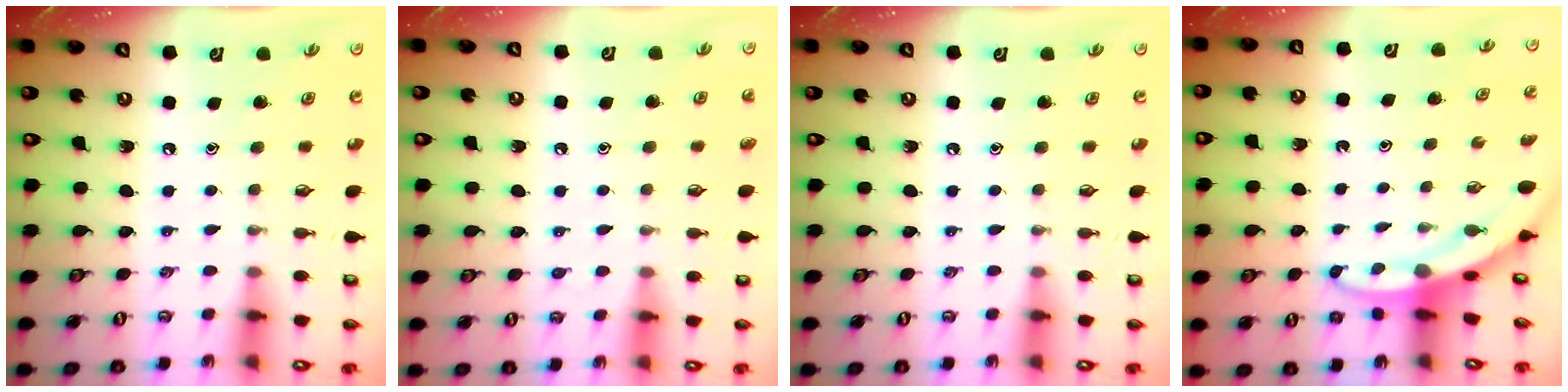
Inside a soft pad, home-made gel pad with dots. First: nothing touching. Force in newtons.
{"total": 5.0, "press": 5.0, "slide": 0.6}
{"total": 0.0}
{"total": 3.4, "press": 3.4, "slide": 0.2}